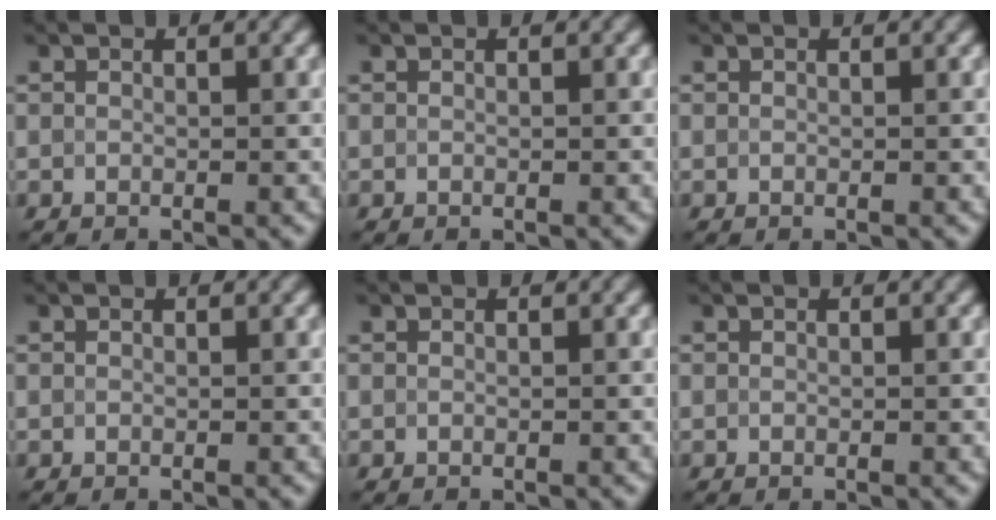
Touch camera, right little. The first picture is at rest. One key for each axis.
{"total": 0.0}
{"total": 0.0}
{"total": 0.0}
{"total": 0.0}
{"total": 0.0}